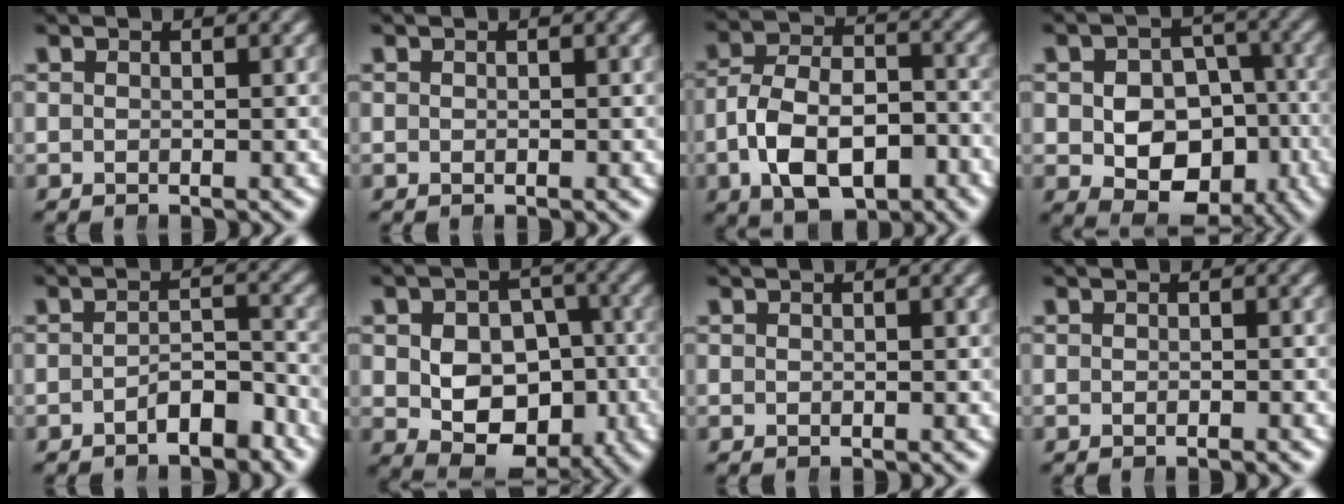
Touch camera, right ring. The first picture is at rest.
{"total": 0.0}
{"total": 9.0, "force": [-2.9, 6.1, 6.0], "torque": [-0.111, -0.028, -0.036]}
{"total": 9.1, "force": [-2.9, 6.9, 5.2], "torque": [-0.083, -0.053, -0.030]}
{"total": 3.2, "force": [-2.4, 0.9, 1.9], "torque": [-0.018, -0.003, -0.044]}
{"total": 9.5, "force": [-2.9, 7.1, 5.6], "torque": [-0.100, -0.054, -0.029]}
{"total": 0.0}
{"total": 0.6, "force": [-0.5, 0.1, 0.3], "torque": [-0.009, 0.001, -0.009]}